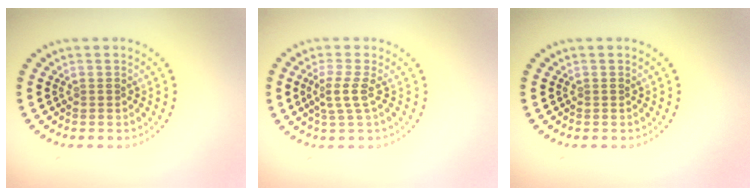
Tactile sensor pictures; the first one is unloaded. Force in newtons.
{"total": 2.2, "press": 1.7, "slide": 1.4}
{"total": 0.0}